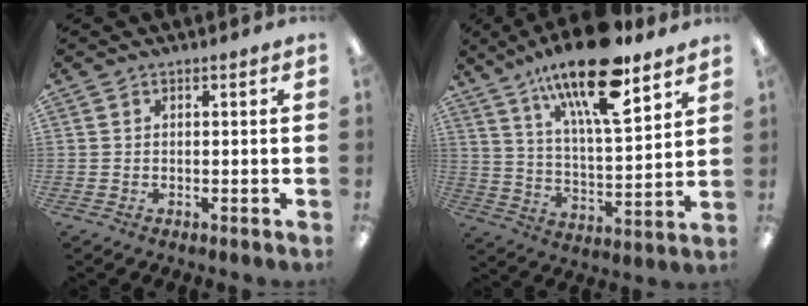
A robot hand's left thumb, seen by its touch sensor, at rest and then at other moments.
{"total": 20.8, "force": [14.1, 6.2, 14.0], "torque": [-0.233, -0.077, 0.231]}